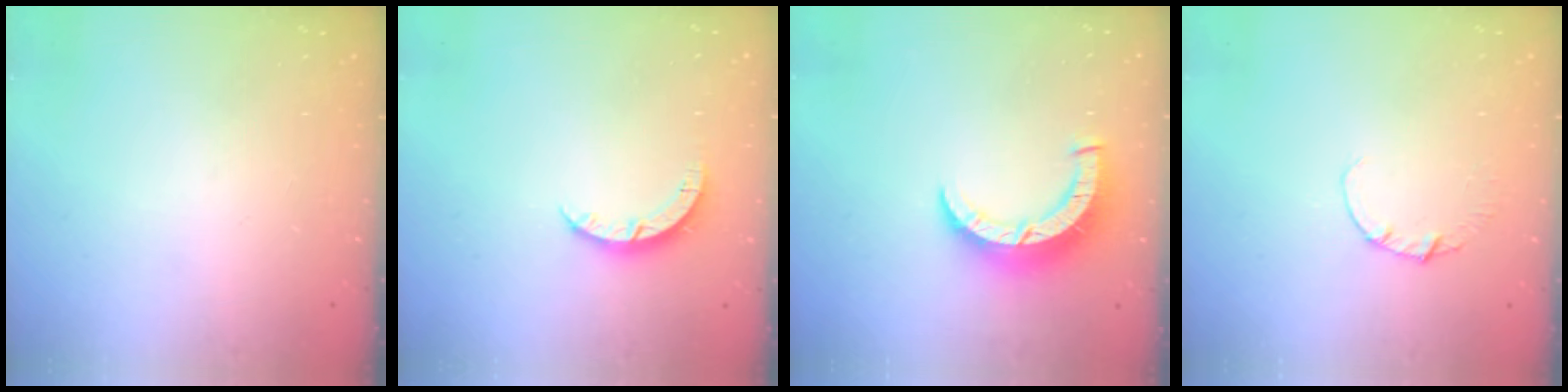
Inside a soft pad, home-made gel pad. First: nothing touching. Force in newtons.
{"total": 4.0, "press": 4.0, "slide": 0.3}
{"total": 8.3, "press": 8.3, "slide": 0.6}
{"total": 1.1, "press": 1.1, "slide": 0.1}